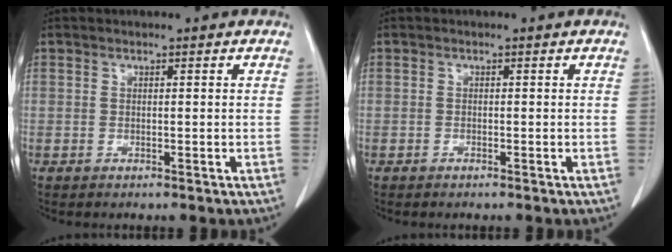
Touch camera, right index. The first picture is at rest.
{"total": 0.0}